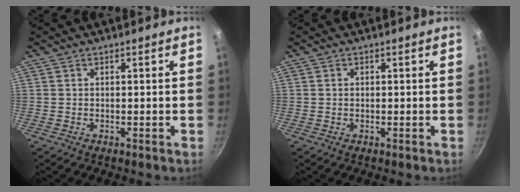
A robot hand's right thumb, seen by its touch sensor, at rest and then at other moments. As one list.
[{"total": 0.8, "force": [0.1, 0.6, 0.4], "torque": [-0.006, 0.003, 0.003]}]